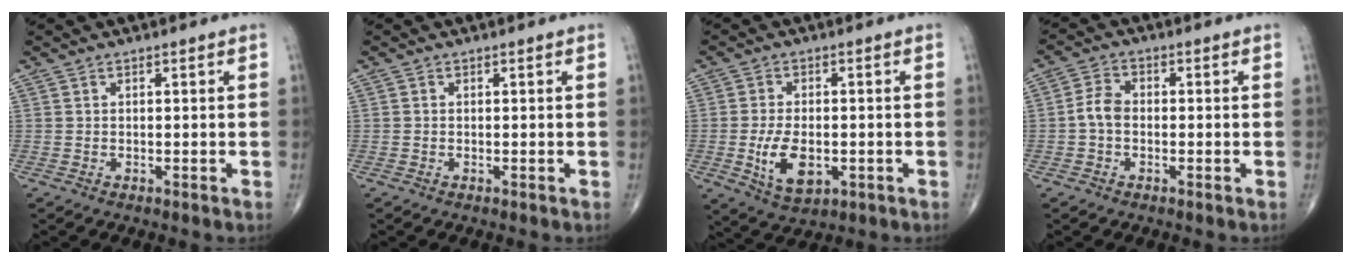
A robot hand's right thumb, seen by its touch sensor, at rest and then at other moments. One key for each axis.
{"total": 0.0}
{"total": 8.6, "fx": -1.9, "fy": 4.8, "fz": 6.9, "tx": -0.119, "ty": -0.006, "tz": -0.025}
{"total": 4.0, "fx": -0.8, "fy": 2.7, "fz": 2.8, "tx": -0.053, "ty": 0.014, "tz": -0.023}